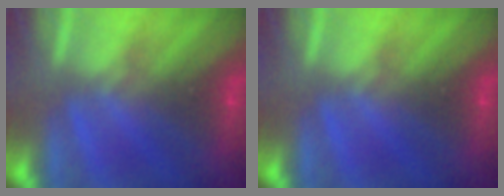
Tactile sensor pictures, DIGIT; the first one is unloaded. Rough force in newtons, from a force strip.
{"total": 0.0}